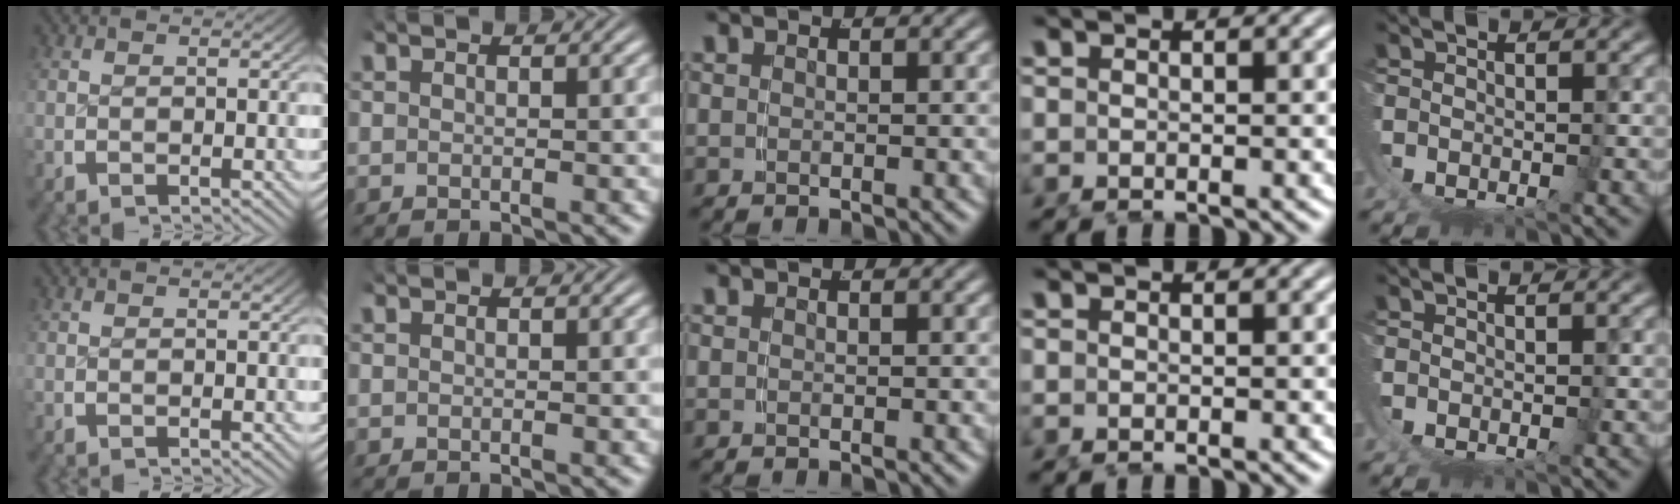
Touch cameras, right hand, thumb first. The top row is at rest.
{}